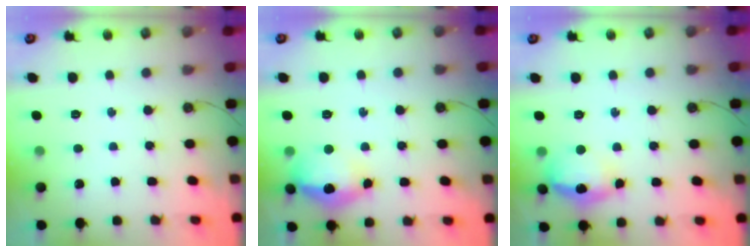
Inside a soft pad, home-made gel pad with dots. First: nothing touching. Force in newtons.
{"total": 14.8, "press": 14.8, "slide": 1.4}
{"total": 15.1, "press": 15.1, "slide": 1.2}